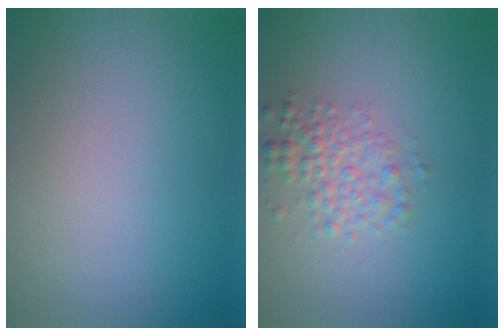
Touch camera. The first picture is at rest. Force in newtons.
{"total": 2.9, "press": 2.9, "slide": 0.1}